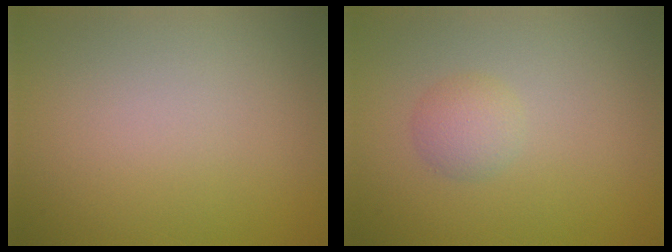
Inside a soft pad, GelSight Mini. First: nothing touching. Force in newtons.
{"total": 1.8, "press": 1.8, "slide": 0.1}